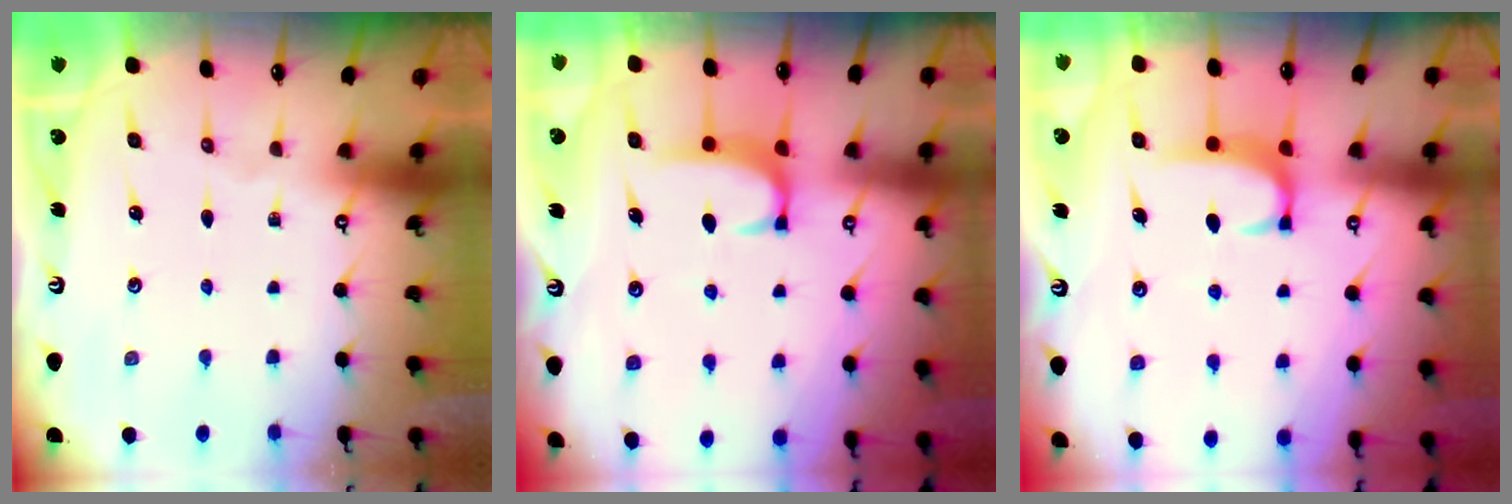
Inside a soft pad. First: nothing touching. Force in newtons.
{"total": 1.9, "press": 1.8, "slide": 0.5}
{"total": 1.9, "press": 1.8, "slide": 0.5}